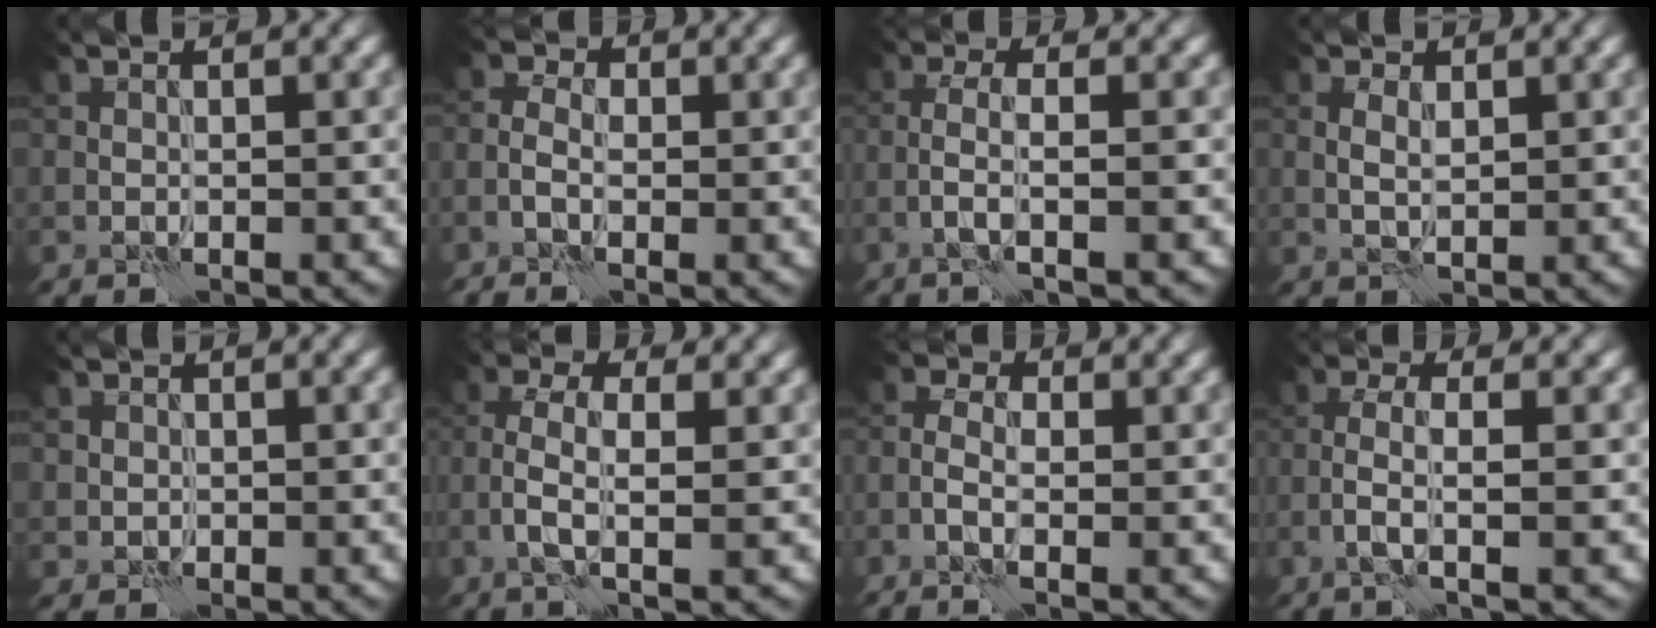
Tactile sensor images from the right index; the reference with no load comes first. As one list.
[{"total": 3.1, "force": [-0.9, 1.9, 2.3], "torque": [-0.040, 0.006, -0.019]}, {"total": 3.1, "force": [-1.2, 0.5, 2.9], "torque": [-0.056, 0.008, -0.031]}, {"total": 1.6, "force": [0.5, 0.8, 1.3], "torque": [-0.027, -0.001, 0.011]}, {"total": 0.9, "force": [0.1, 0.9, 0.1], "torque": [0.004, -0.002, -0.001]}, {"total": 4.2, "force": [-0.9, 1.5, 3.8], "torque": [-0.086, 0.006, -0.022]}, {"total": 3.5, "force": [-1.2, 1.6, 2.9], "torque": [-0.066, 0.000, -0.021]}, {"total": 3.4, "force": [-1.1, 0.6, 3.1], "torque": [-0.066, 0.006, -0.027]}]